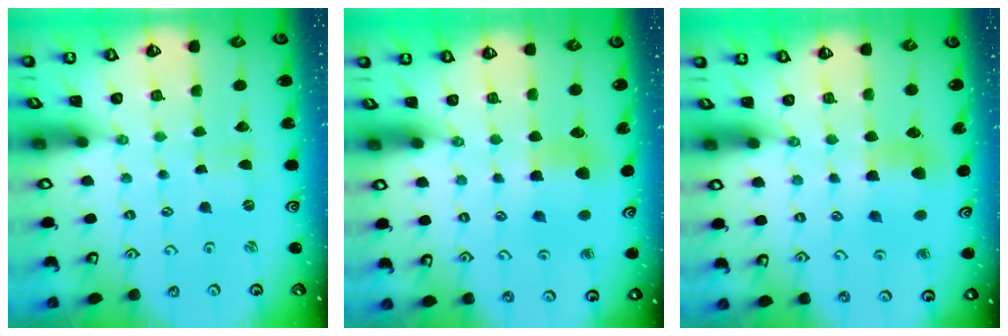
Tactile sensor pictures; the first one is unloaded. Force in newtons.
{"total": 6.2, "press": 6.1, "slide": 0.6}
{"total": 6.2, "press": 6.1, "slide": 0.6}